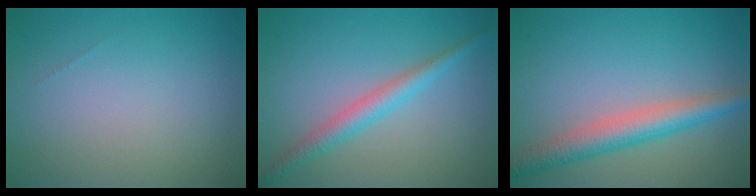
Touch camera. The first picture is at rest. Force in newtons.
{"total": 2.8, "press": 2.8, "slide": 0.1}
{"total": 4.5, "press": 4.5, "slide": 0.2}